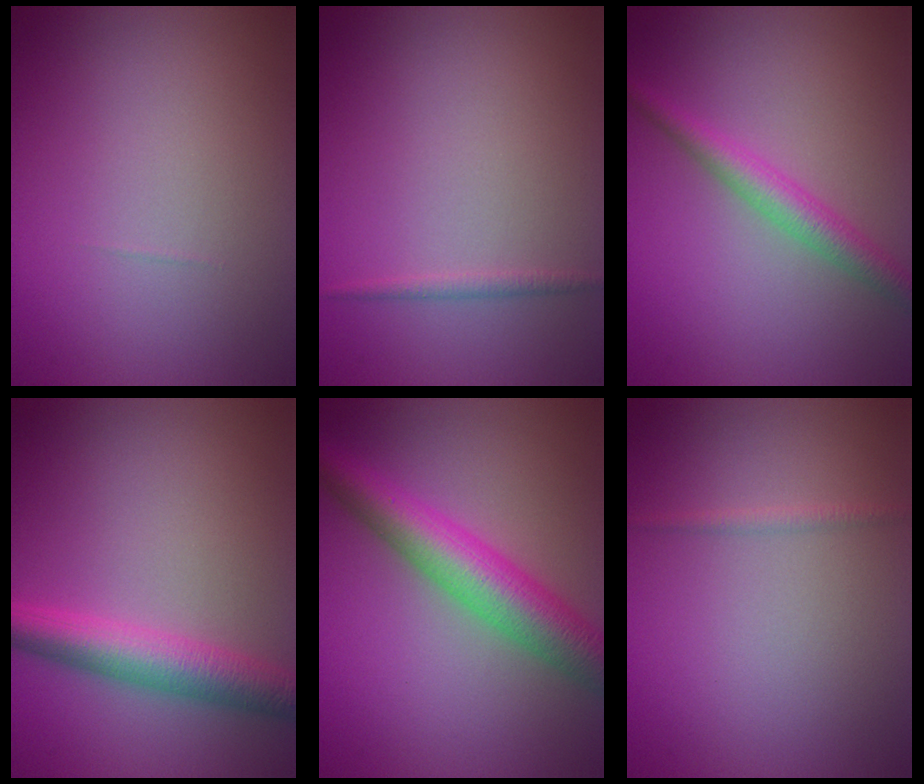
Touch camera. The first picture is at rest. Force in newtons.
{"total": 0.8, "press": 0.8, "slide": 0.0}
{"total": 2.9, "press": 2.9, "slide": 0.0}
{"total": 4.6, "press": 4.6, "slide": 0.1}
{"total": 6.6, "press": 6.6, "slide": 0.1}
{"total": 0.8, "press": 0.8, "slide": 0.1}